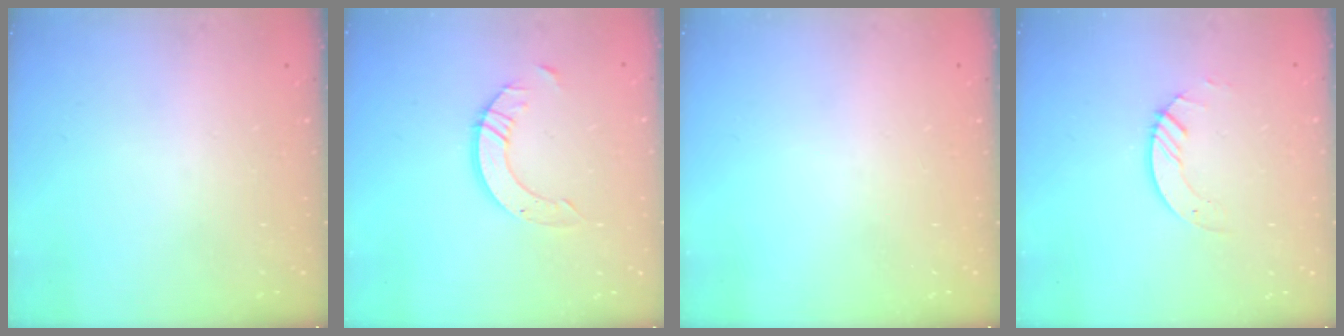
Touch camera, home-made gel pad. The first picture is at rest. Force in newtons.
{"total": 8.1, "press": 8.1, "slide": 0.7}
{"total": 0.0}
{"total": 2.6, "press": 2.6, "slide": 0.3}